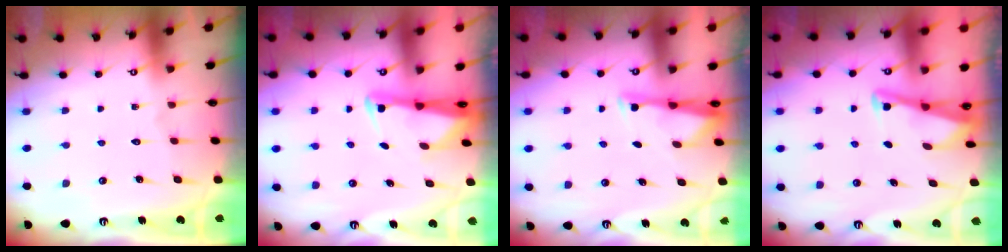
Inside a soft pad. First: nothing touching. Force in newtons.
{"total": 2.6, "press": 2.6, "slide": 0.5}
{"total": 3.2, "press": 3.2, "slide": 0.4}
{"total": 2.9, "press": 2.9, "slide": 0.4}